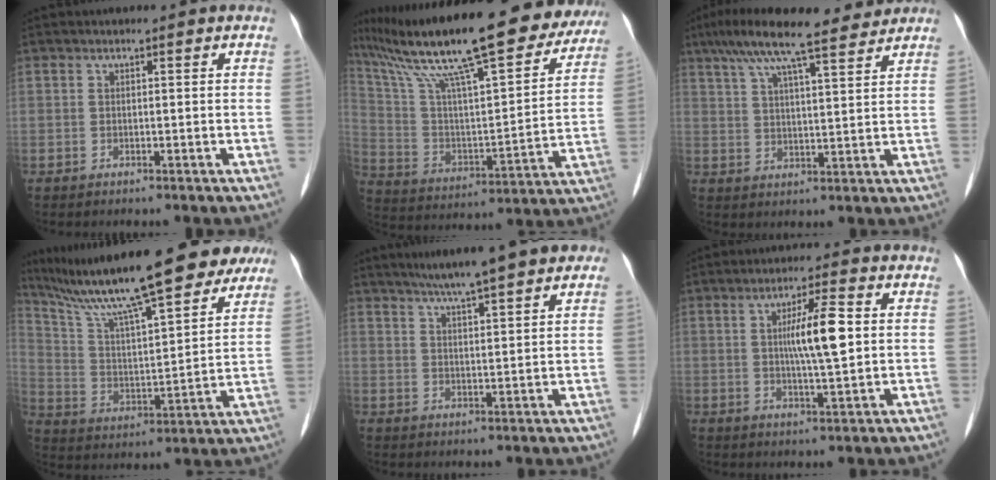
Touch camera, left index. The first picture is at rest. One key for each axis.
{"total": 30.5, "fx": 25.0, "fy": 5.2, "fz": 16.6, "tx": -0.284, "ty": 0.004, "tz": 0.367}
{"total": 13.3, "fx": 10.8, "fy": 1.9, "fz": 7.5, "tx": -0.136, "ty": 0.032, "tz": 0.171}
{"total": 25.2, "fx": 20.7, "fy": 3.8, "fz": 13.8, "tx": -0.232, "ty": 0.018, "tz": 0.312}
{"total": 10.8, "fx": 8.4, "fy": 1.2, "fz": 6.7, "tx": -0.095, "ty": 0.030, "tz": 0.111}
{"total": 8.9, "fx": 1.1, "fy": 0.7, "fz": 8.8, "tx": -0.157, "ty": 0.002, "tz": 0.017}